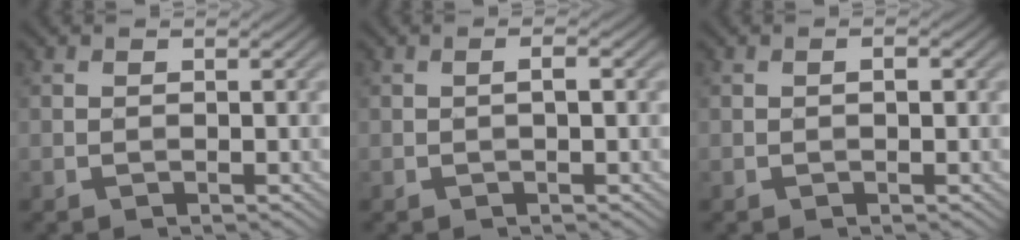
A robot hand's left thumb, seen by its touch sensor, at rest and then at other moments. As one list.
[{"total": 1.1, "force": [0.0, 0.1, 1.1], "torque": [-0.018, 0.003, -0.001]}, {"total": 0.9, "force": [0.1, 0.3, 0.8], "torque": [-0.012, 0.000, 0.000]}]